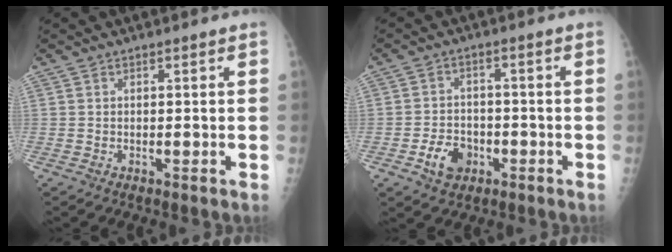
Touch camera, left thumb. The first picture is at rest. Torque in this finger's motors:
{"motor_torque": [-0.10, 0.12, 0.13, 0.03, 0.00]}